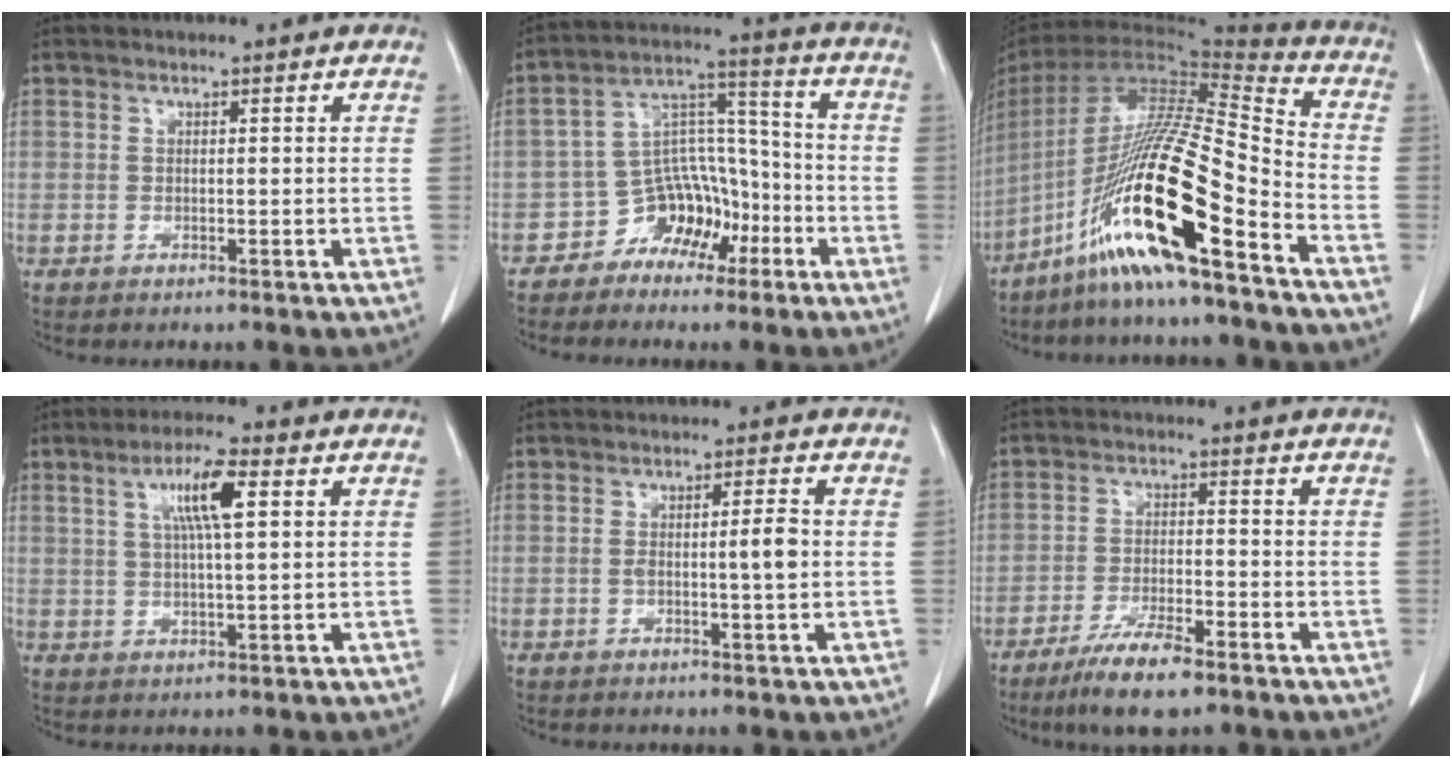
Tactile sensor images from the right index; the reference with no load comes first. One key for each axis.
{"total": 8.7, "fx": -5.0, "fy": 6.2, "fz": 3.4, "tx": -0.057, "ty": 0.043, "tz": -0.084}
{"total": 21.5, "fx": -12.6, "fy": 1.6, "fz": 17.4, "tx": -0.354, "ty": -0.022, "tz": -0.238}
{"total": 7.1, "fx": 2.5, "fy": 0.6, "fz": 6.6, "tx": -0.122, "ty": 0.006, "tz": 0.043}
{"total": 3.6, "fx": -0.1, "fy": 0.1, "fz": 3.6, "tx": -0.062, "ty": 0.001, "tz": -0.002}
{"total": 7.7, "fx": -5.3, "fy": 1.4, "fz": 5.3, "tx": -0.102, "ty": -0.013, "tz": -0.092}